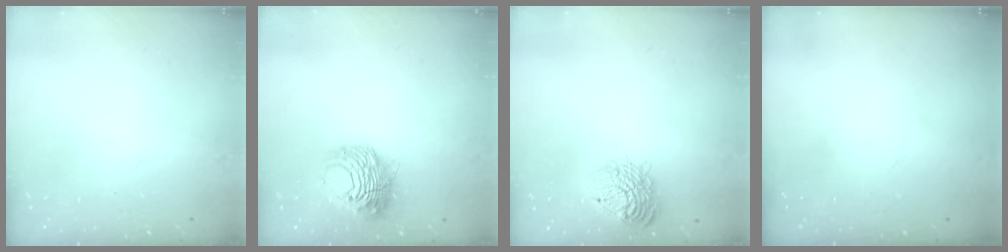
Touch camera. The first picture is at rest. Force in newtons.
{"total": 13.3, "press": 13.1, "slide": 1.8}
{"total": 13.6, "press": 13.5, "slide": 1.4}
{"total": 0.0}